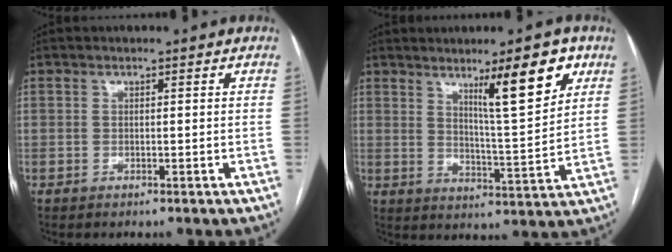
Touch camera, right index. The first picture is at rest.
{"total": 10.6, "force": [6.0, 1.0, 8.7], "torque": [-0.132, -0.011, 0.095]}